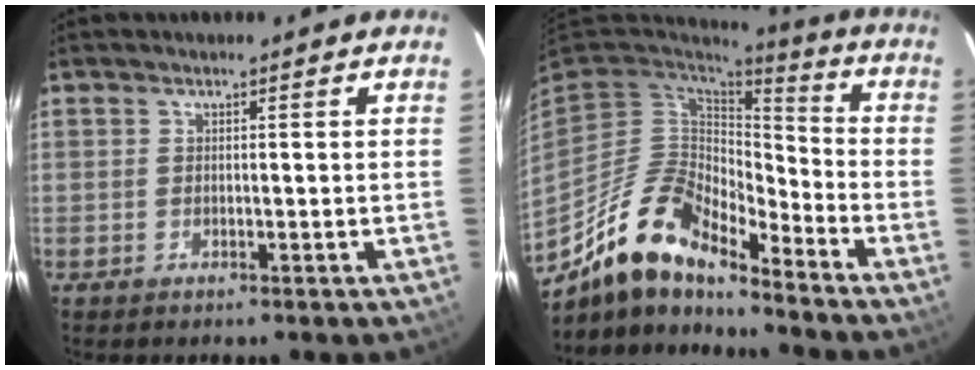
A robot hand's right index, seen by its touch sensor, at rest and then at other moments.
{"total": 15.7, "force": [-12.1, 4.9, 8.8], "torque": [-0.170, -0.009, -0.236]}